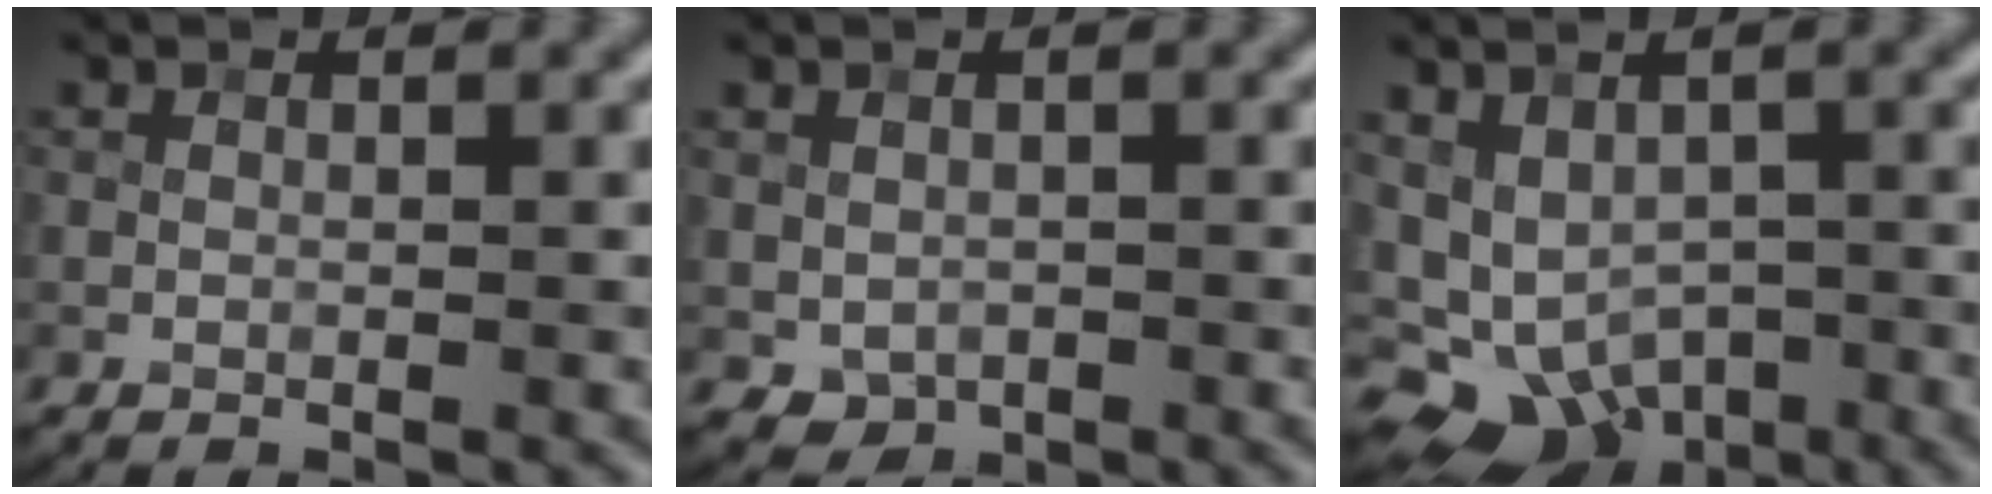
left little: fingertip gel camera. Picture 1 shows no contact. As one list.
[{"total": 1.5, "force": [-0.3, 1.3, 0.8], "torque": [-0.014, -0.008, -0.002]}, {"total": 10.4, "force": [-4.5, 8.2, 4.6], "torque": [-0.060, -0.030, -0.053]}]